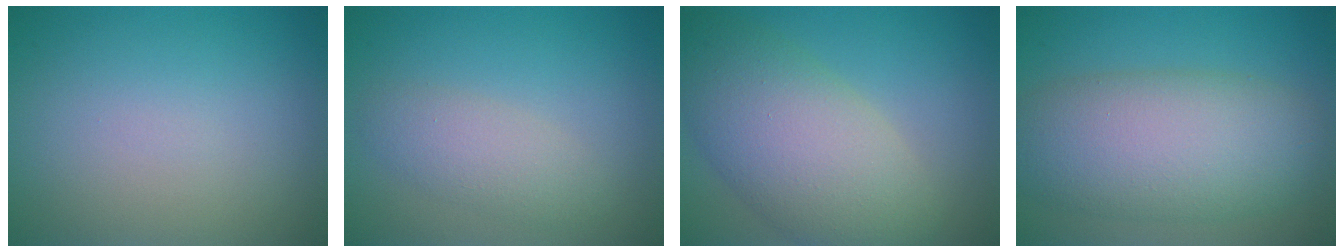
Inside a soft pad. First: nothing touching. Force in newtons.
{"total": 2.8, "press": 2.8, "slide": 0.1}
{"total": 9.0, "press": 8.9, "slide": 0.7}
{"total": 9.0, "press": 9.0, "slide": 0.3}